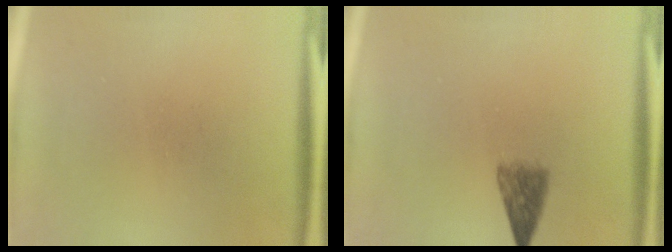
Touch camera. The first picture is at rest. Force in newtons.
{"total": 3.5}